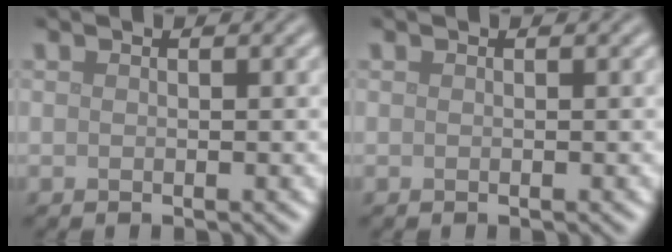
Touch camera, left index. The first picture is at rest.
{"total": 0.0}